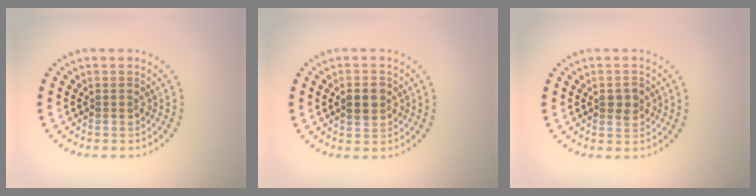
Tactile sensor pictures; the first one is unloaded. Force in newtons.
{"total": 3.0, "press": 3.0, "slide": 0.1}
{"total": 1.6, "press": 1.6, "slide": 0.1}